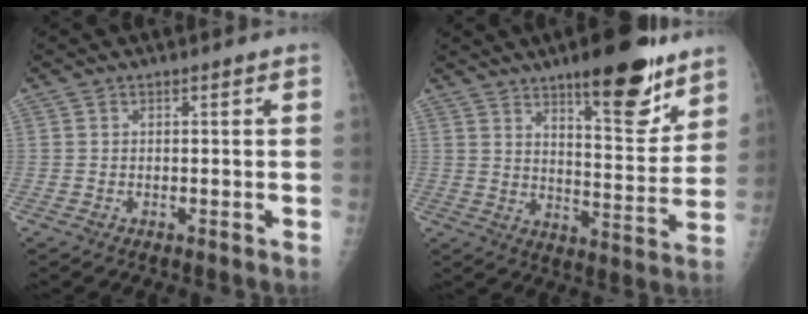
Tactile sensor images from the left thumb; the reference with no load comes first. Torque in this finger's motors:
{"motor_torque": [1.95, 0.78, 1.08, -1.13, 0.31]}